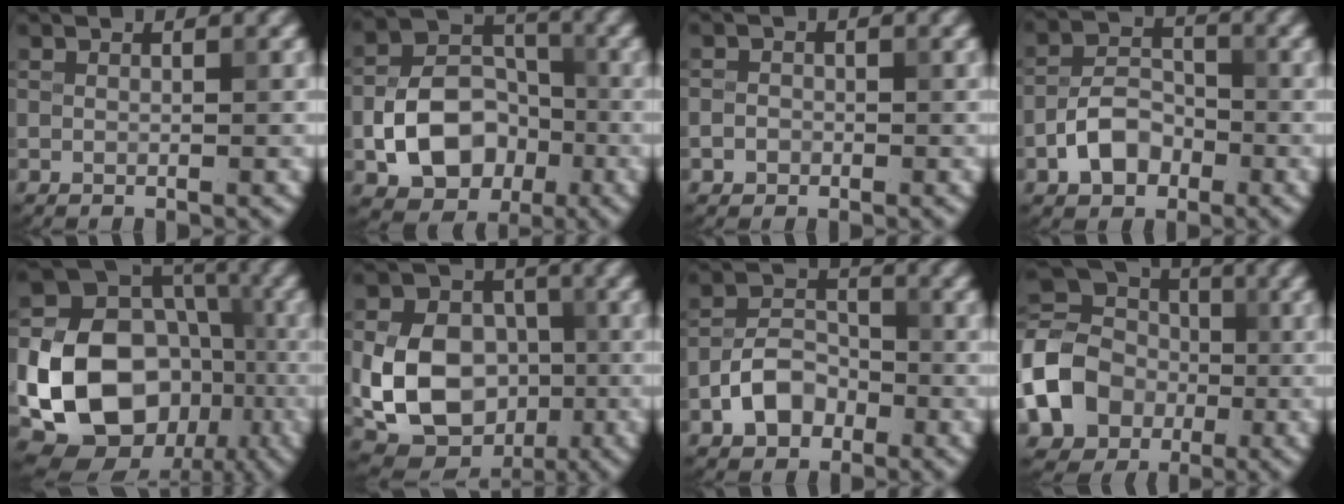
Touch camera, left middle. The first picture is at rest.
{"total": 8.2, "force": [-2.5, 6.1, 4.9], "torque": [-0.081, -0.003, -0.045]}
{"total": 1.2, "force": [-0.5, 1.1, 0.3], "torque": [0.007, -0.001, -0.011]}
{"total": 4.1, "force": [-1.9, 2.8, 2.4], "torque": [-0.039, 0.008, -0.039]}
{"total": 15.9, "force": [-4.1, 12.5, 8.8], "torque": [-0.153, -0.024, -0.084]}
{"total": 10.8, "force": [-1.8, 8.5, 6.4], "torque": [-0.107, -0.010, -0.041]}
{"total": 4.2, "force": [-2.0, 2.9, 2.3], "torque": [-0.040, 0.006, -0.040]}
{"total": 10.4, "force": [-2.4, 8.5, 5.4], "torque": [-0.116, -0.010, -0.056]}